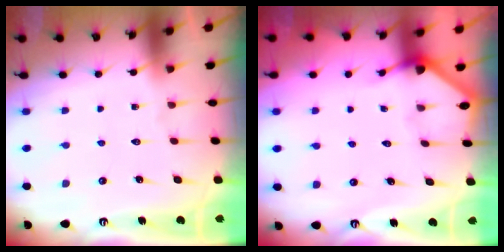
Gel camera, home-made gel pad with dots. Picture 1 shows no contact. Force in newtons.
{"total": 2.2, "press": 2.2, "slide": 0.1}